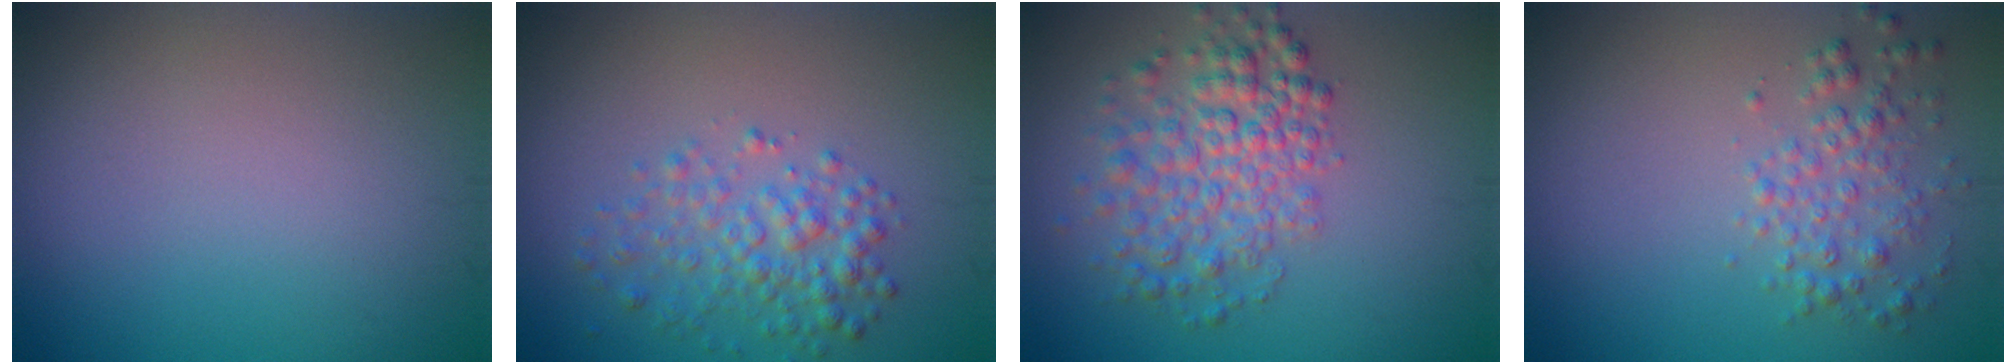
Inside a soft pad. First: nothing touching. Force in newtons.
{"total": 3.2, "press": 3.2, "slide": 0.1}
{"total": 4.9, "press": 4.9, "slide": 0.2}
{"total": 2.5, "press": 2.5, "slide": 0.1}